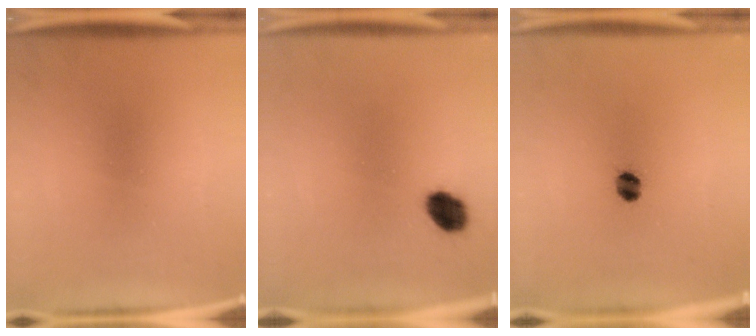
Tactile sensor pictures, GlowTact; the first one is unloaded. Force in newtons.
{"total": 5.9}
{"total": 3.8}